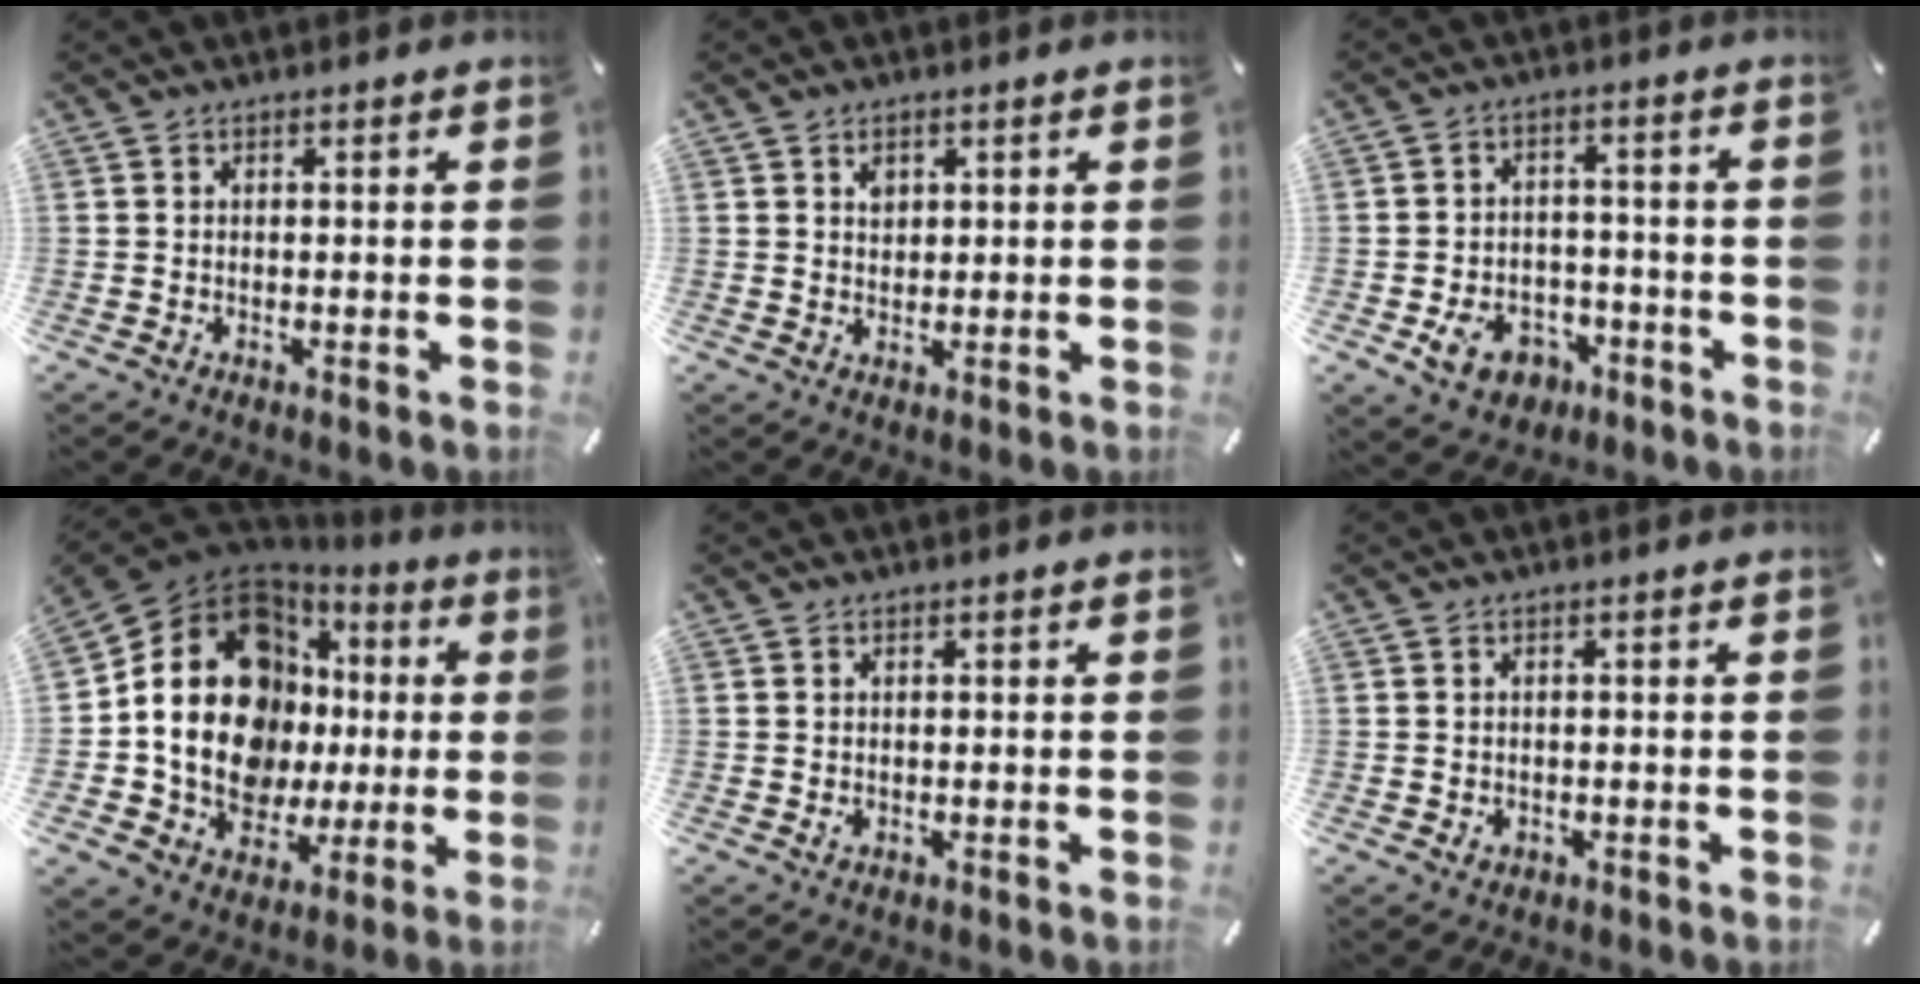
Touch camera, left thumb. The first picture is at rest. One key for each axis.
{"total": 2.5, "fx": 1.0, "fy": 2.1, "fz": 0.8, "tx": -0.001, "ty": -0.003, "tz": 0.014}
{"total": 9.0, "fx": -3.8, "fy": 7.2, "fz": 4.0, "tx": -0.081, "ty": 0.031, "tz": -0.066}
{"total": 21.0, "fx": 3.6, "fy": 15.5, "fz": 13.7, "tx": -0.280, "ty": -0.036, "tz": 0.064}
{"total": 0.9, "fx": 0.0, "fy": 0.7, "fz": 0.5, "tx": -0.003, "ty": 0.000, "tz": -0.003}
{"total": 1.5, "fx": -0.4, "fy": 1.4, "fz": 0.6, "tx": -0.012, "ty": 0.004, "tz": -0.009}